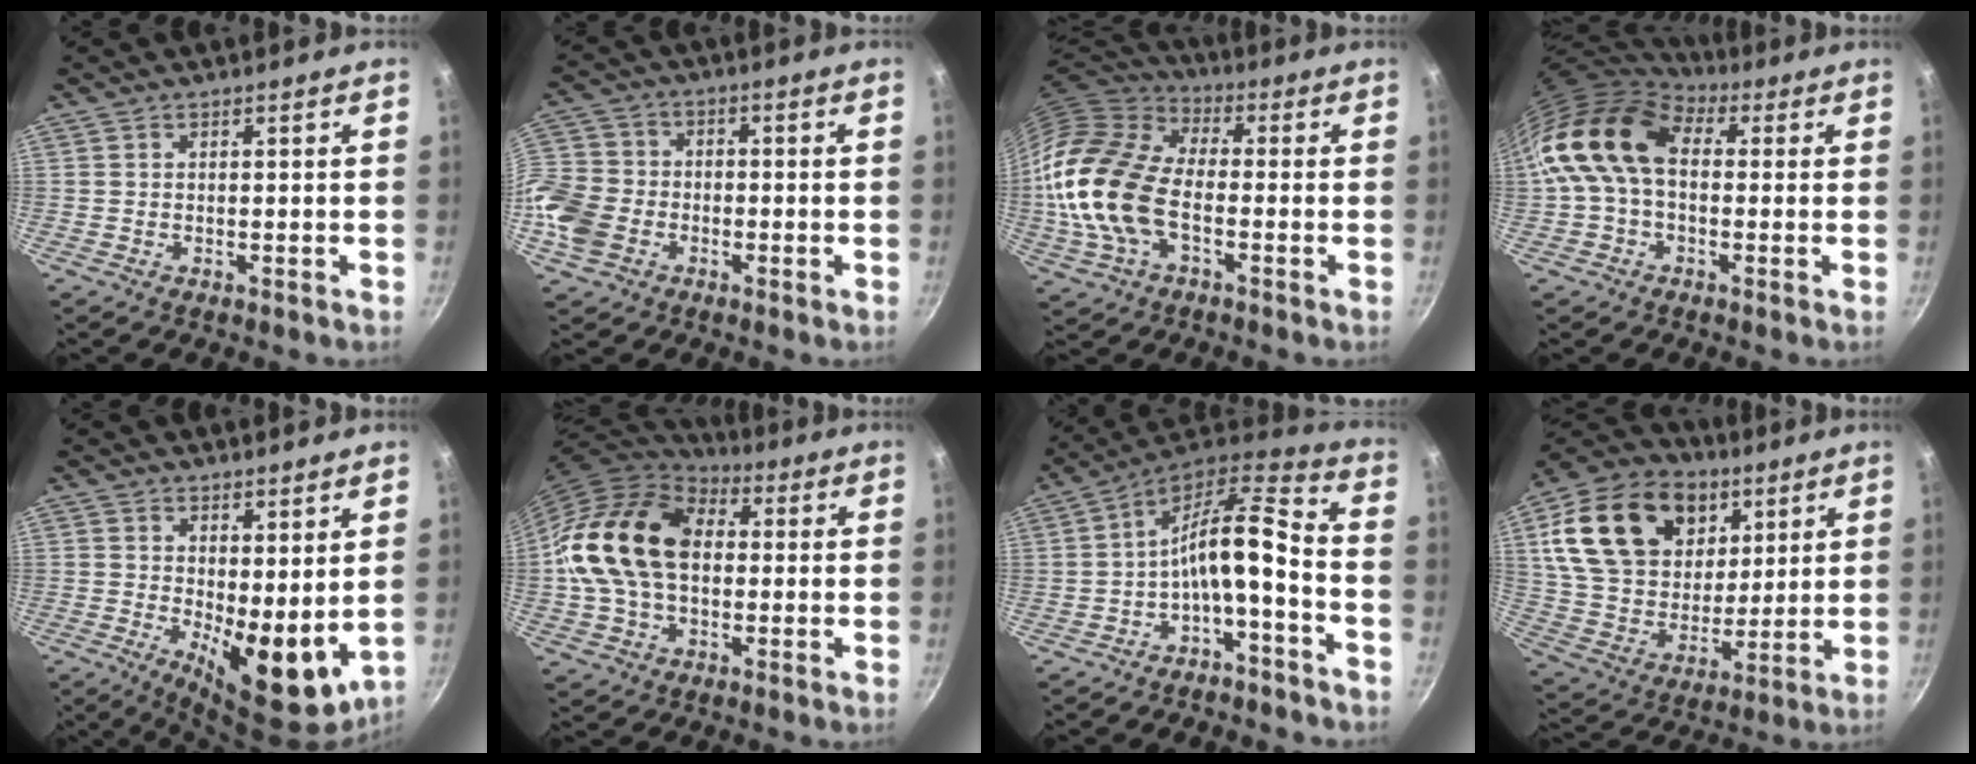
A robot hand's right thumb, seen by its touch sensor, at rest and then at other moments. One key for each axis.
{"total": 13.3, "fx": -4.3, "fy": 10.6, "fz": 6.8, "tx": -0.139, "ty": 0.040, "tz": -0.097}
{"total": 20.1, "fx": -3.2, "fy": 12.4, "fz": 15.5, "tx": -0.301, "ty": 0.029, "tz": -0.077}
{"total": 14.7, "fx": 1.5, "fy": 10.0, "fz": 10.7, "tx": -0.181, "ty": 0.024, "tz": 0.011}
{"total": 11.3, "fx": 1.9, "fy": 4.9, "fz": 10.0, "tx": -0.119, "ty": -0.033, "tz": 0.040}
{"total": 18.8, "fx": 0.9, "fy": 13.4, "fz": 13.2, "tx": -0.223, "ty": 0.033, "tz": 0.005}
{"total": 13.2, "fx": -4.6, "fy": 4.3, "fz": 11.6, "tx": -0.216, "ty": 0.060, "tz": -0.082}
{"total": 24.9, "fx": 9.7, "fy": 17.6, "fz": 14.7, "tx": -0.244, "ty": -0.020, "tz": 0.175}